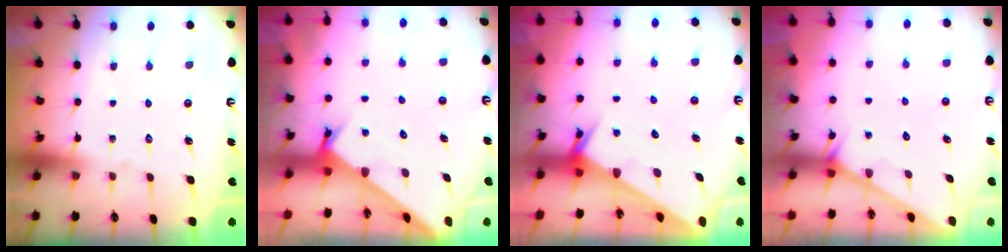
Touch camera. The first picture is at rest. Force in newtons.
{"total": 2.3, "press": 2.3, "slide": 0.2}
{"total": 2.1, "press": 2.1, "slide": 0.1}
{"total": 1.6, "press": 1.6, "slide": 0.1}